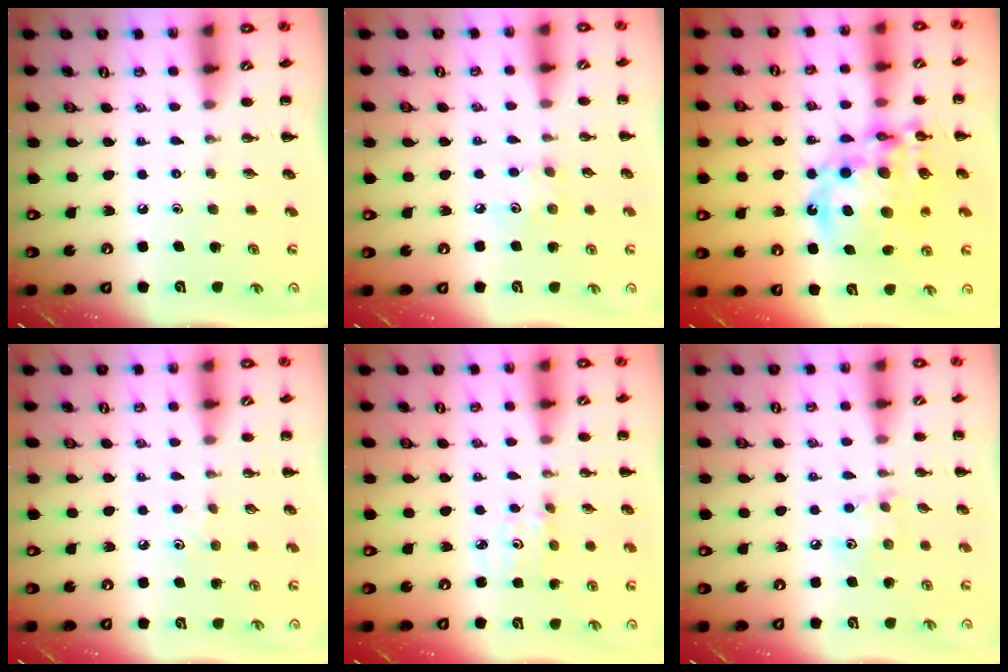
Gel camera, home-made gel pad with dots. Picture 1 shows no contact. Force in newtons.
{"total": 4.6, "press": 4.5, "slide": 1.1}
{"total": 19.7, "press": 19.1, "slide": 4.8}
{"total": 3.8, "press": 3.6, "slide": 1.2}
{"total": 2.4, "press": 2.3, "slide": 0.8}
{"total": 4.6, "press": 4.6, "slide": 0.7}